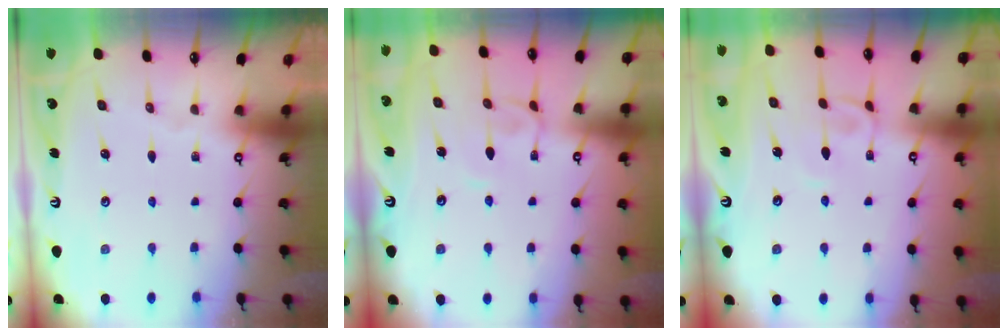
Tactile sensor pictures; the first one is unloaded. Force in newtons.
{"total": 3.3, "press": 3.3, "slide": 0.1}
{"total": 3.5, "press": 3.5, "slide": 0.1}